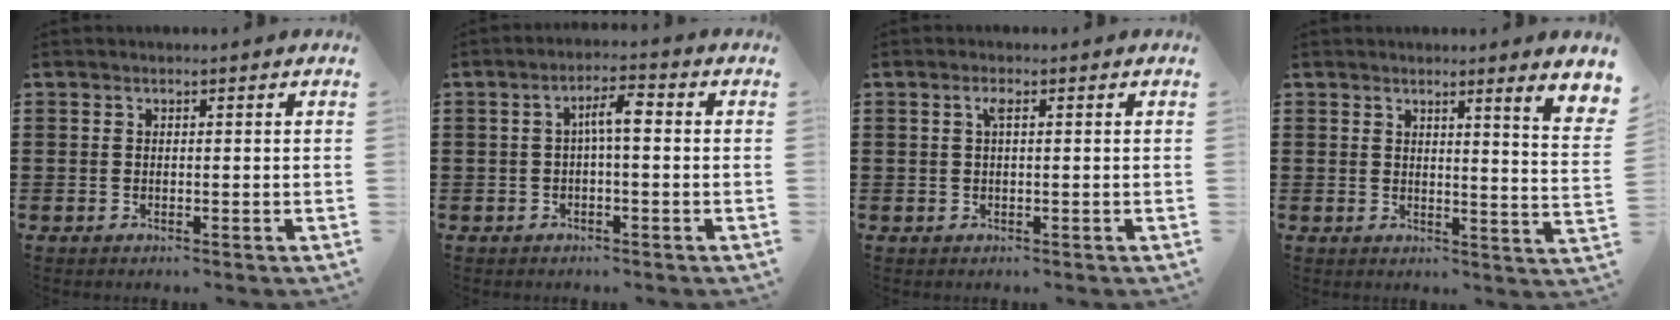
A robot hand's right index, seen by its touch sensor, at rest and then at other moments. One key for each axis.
{"total": 4.0, "fx": -0.1, "fy": 0.9, "fz": 3.9, "tx": -0.075, "ty": 0.013, "tz": -0.005}
{"total": 1.4, "fx": 0.4, "fy": 0.3, "fz": 1.3, "tx": -0.027, "ty": 0.005, "tz": 0.005}
{"total": 3.1, "fx": 1.8, "fy": -0.6, "fz": 2.4, "tx": -0.040, "ty": -0.025, "tz": 0.022}